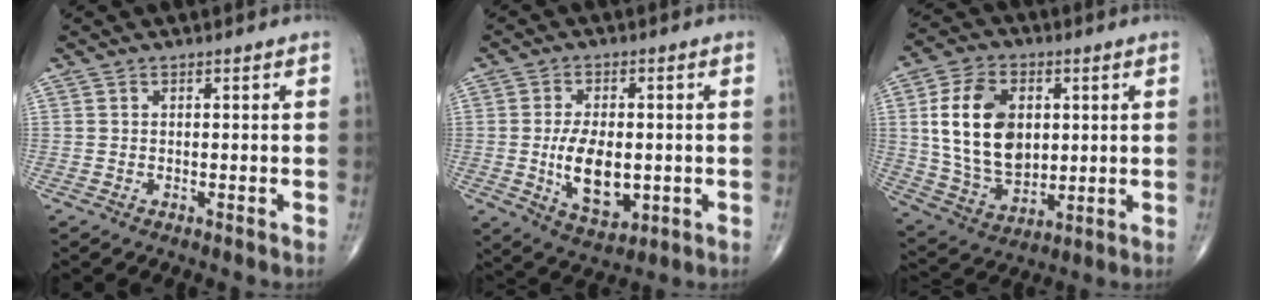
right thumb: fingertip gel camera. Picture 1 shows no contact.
{"total": 10.8, "force": [-1.2, 6.0, 8.9], "torque": [-0.136, -0.010, -0.010]}
{"total": 17.3, "force": [3.0, 11.5, 12.5], "torque": [-0.198, -0.010, 0.064]}